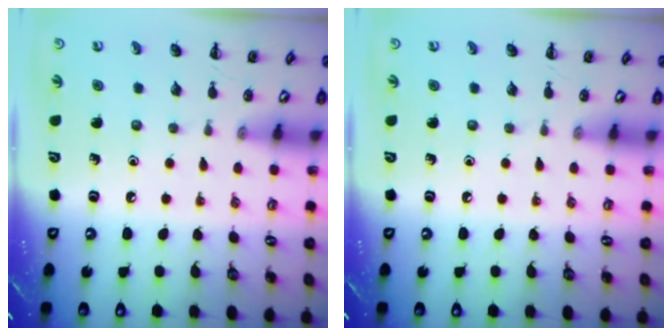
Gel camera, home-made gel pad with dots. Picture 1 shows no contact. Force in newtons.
{"total": 0.0}